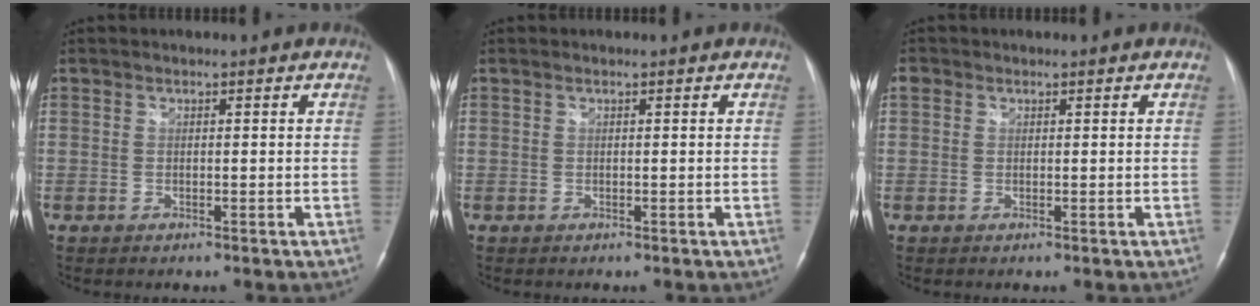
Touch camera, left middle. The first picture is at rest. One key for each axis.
{"total": 0.0}
{"total": 1.4, "fx": 0.6, "fy": 1.2, "fz": 0.4, "tx": -0.005, "ty": 0.012, "tz": 0.009}